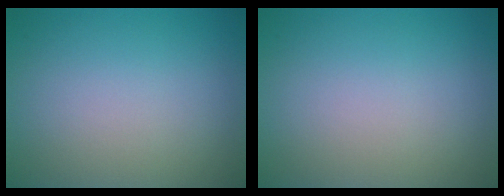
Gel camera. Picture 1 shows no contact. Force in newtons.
{"total": 0.0}